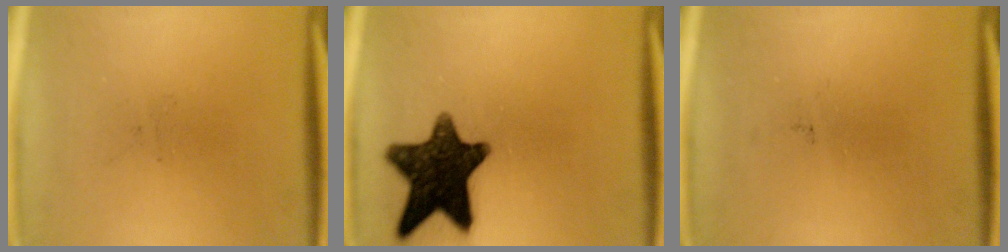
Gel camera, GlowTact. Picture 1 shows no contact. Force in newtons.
{"total": 14.3}
{"total": 0.0}